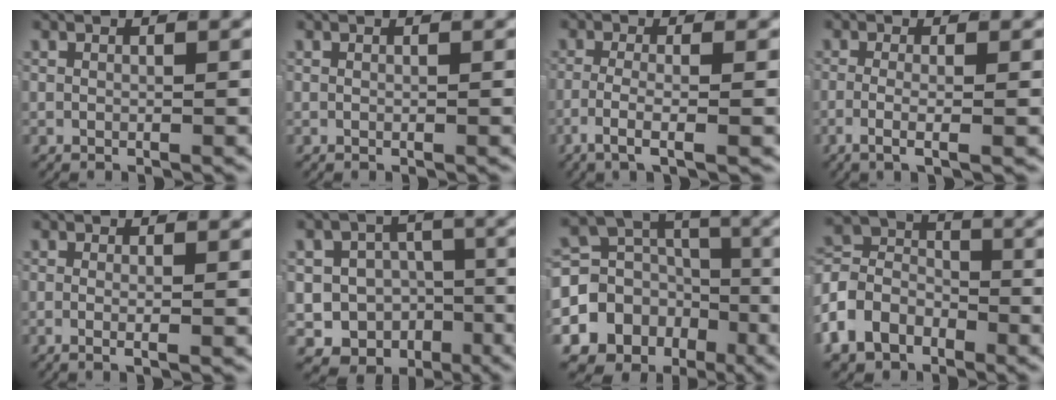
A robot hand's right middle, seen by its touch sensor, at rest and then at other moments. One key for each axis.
{"total": 0.0}
{"total": 3.4, "fx": -1.6, "fy": 0.5, "fz": 3.0, "tx": -0.066, "ty": -0.014, "tz": -0.027}
{"total": 2.9, "fx": -1.3, "fy": 0.3, "fz": 2.5, "tx": -0.057, "ty": -0.015, "tz": -0.021}
{"total": 1.4, "fx": -0.5, "fy": -0.1, "fz": 1.3, "tx": -0.031, "ty": -0.009, "tz": -0.007}
{"total": 16.2, "fx": -8.2, "fy": 13.5, "fz": 3.6, "tx": -0.097, "ty": -0.077, "tz": -0.138}
{"total": 19.0, "fx": -7.4, "fy": 15.4, "fz": 8.3, "tx": -0.160, "ty": -0.071, "tz": -0.115}
{"total": 8.5, "fx": -1.9, "fy": 7.0, "fz": 4.4, "tx": -0.095, "ty": -0.020, "tz": -0.036}